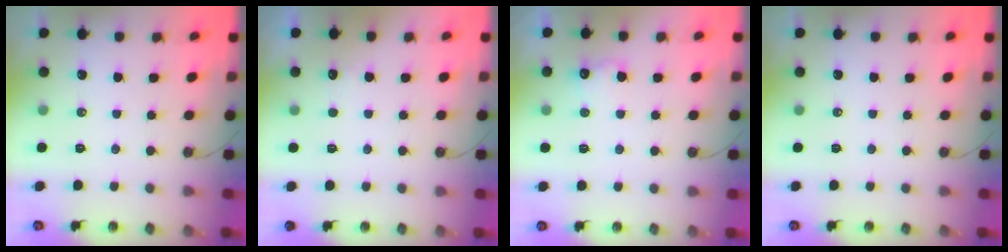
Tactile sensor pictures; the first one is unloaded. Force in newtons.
{"total": 3.0, "press": 2.8, "slide": 1.0}
{"total": 6.6, "press": 6.5, "slide": 1.1}
{"total": 0.0}